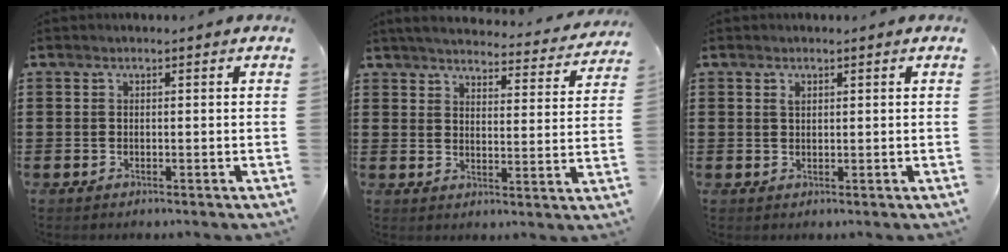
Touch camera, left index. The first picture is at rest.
{"total": 4.1, "force": [4.0, 0.1, 0.8], "torque": [-0.037, -0.029, 0.066]}
{"total": 0.9, "force": [0.6, 0.5, 0.6], "torque": [-0.014, 0.002, 0.011]}